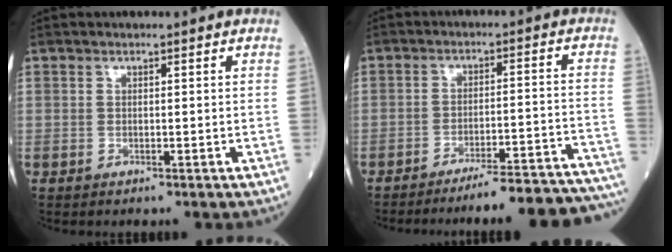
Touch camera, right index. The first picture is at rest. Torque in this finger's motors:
{"motor_torque": [0.27, -0.35, 0.24, 0.03]}